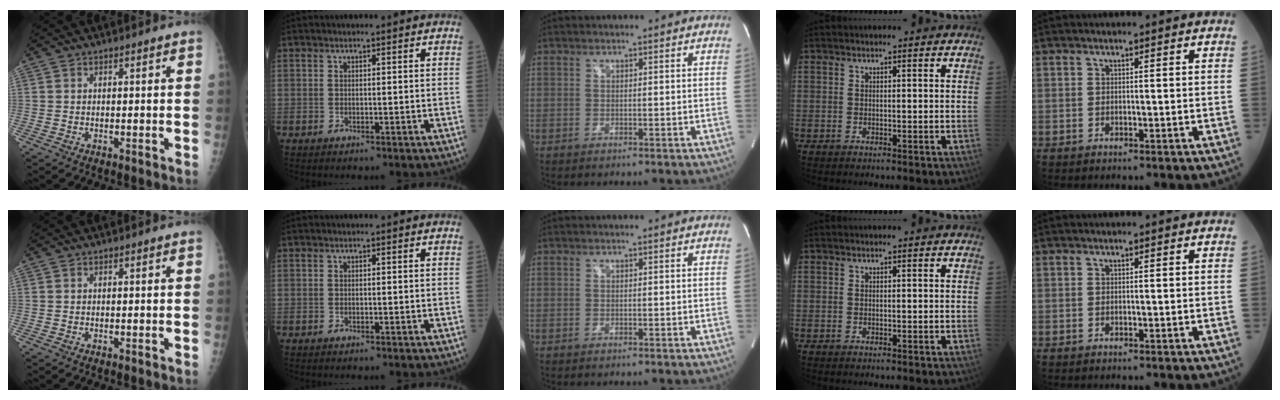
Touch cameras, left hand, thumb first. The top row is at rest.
{}